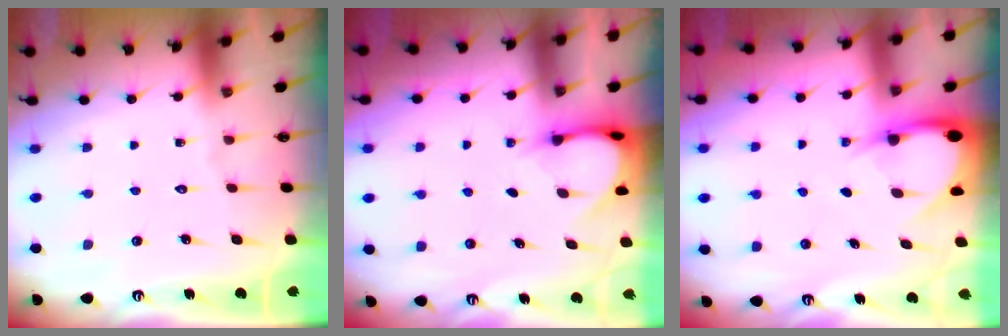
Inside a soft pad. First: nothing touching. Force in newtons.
{"total": 3.8, "press": 3.8, "slide": 0.3}
{"total": 4.7, "press": 4.6, "slide": 0.8}